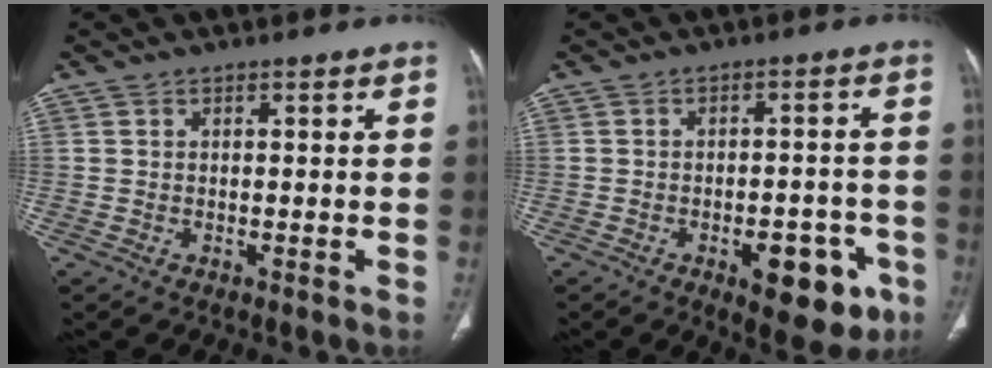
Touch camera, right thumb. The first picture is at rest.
{"total": 11.8, "force": [-5.4, 5.5, 8.9], "torque": [-0.076, 0.023, -0.061]}